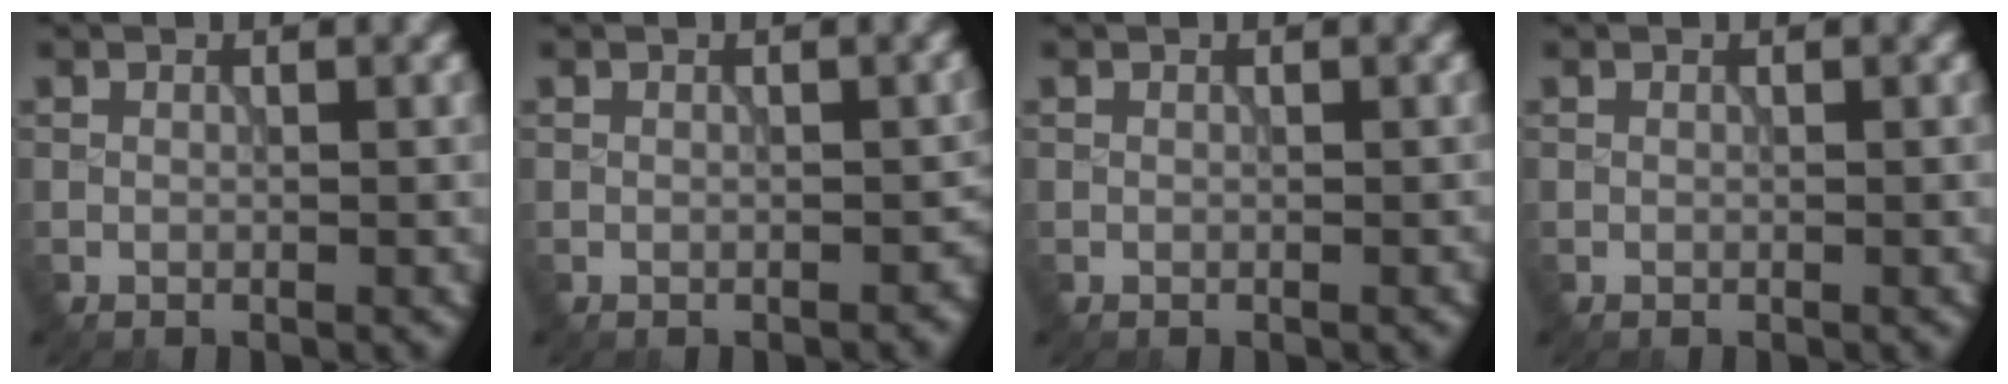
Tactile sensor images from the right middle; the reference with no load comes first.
{"total": 1.5, "force": [-0.4, 1.0, 1.0], "torque": [-0.013, -0.007, -0.003]}
{"total": 0.0}
{"total": 0.0}